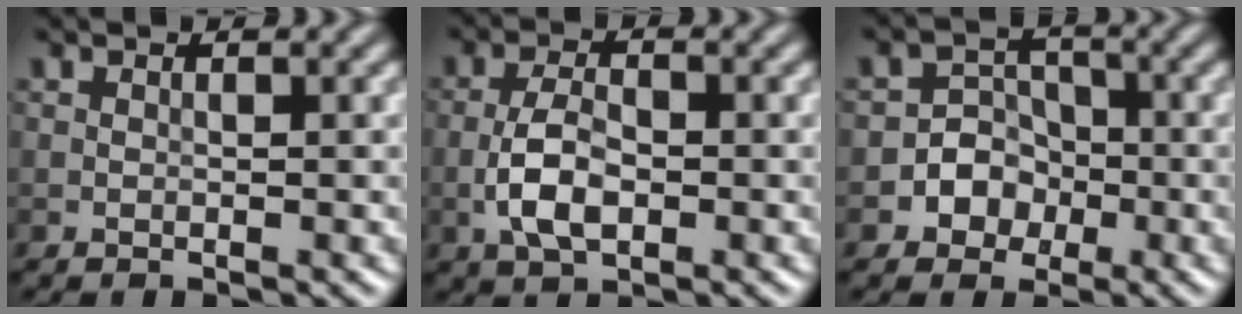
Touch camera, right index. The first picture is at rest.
{"total": 4.1, "force": [-1.2, 2.0, 3.3], "torque": [-0.064, 0.002, -0.029]}
{"total": 4.0, "force": [-1.6, 3.6, 0.9], "torque": [0.022, 0.011, -0.046]}